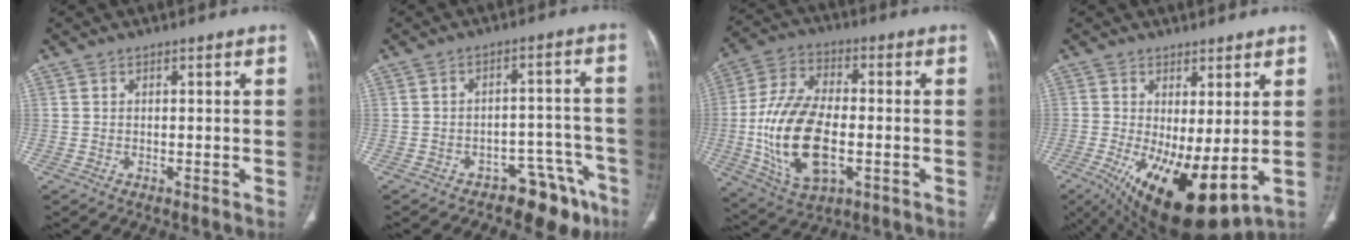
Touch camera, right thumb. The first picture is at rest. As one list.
[{"total": 9.1, "force": [-6.7, 5.0, 3.6], "torque": [-0.006, 0.085, -0.091]}, {"total": 18.8, "force": [-3.0, 10.0, 15.7], "torque": [-0.307, 0.009, -0.046]}, {"total": 14.8, "force": [-1.9, 5.7, 13.5], "torque": [-0.243, -0.026, -0.007]}]